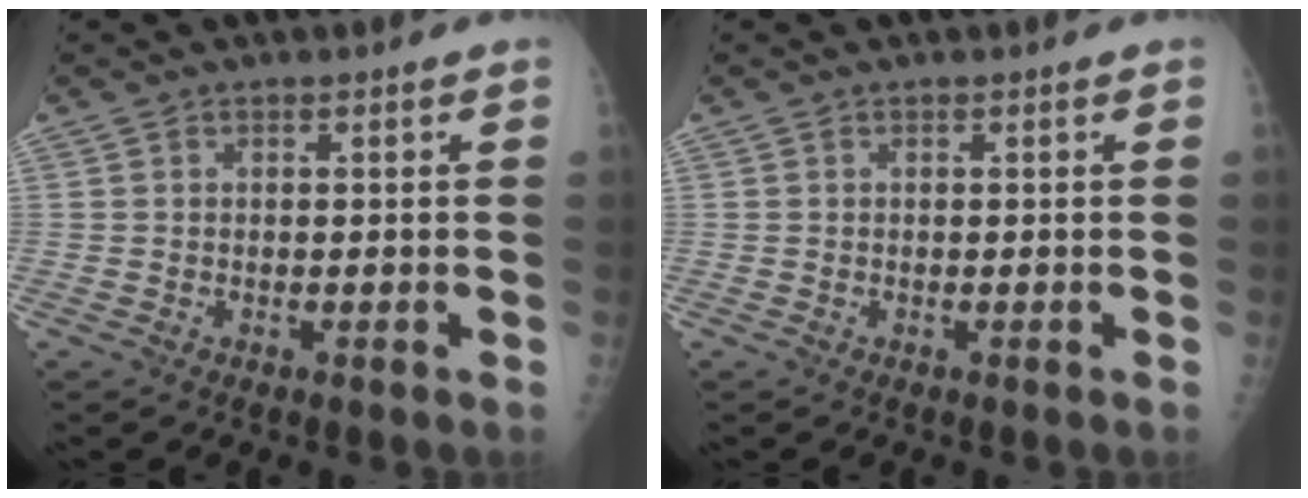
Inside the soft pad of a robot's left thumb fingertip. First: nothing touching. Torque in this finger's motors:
{"motor_torque": [-0.06, 0.06, -0.02, 0.02, 0.00]}